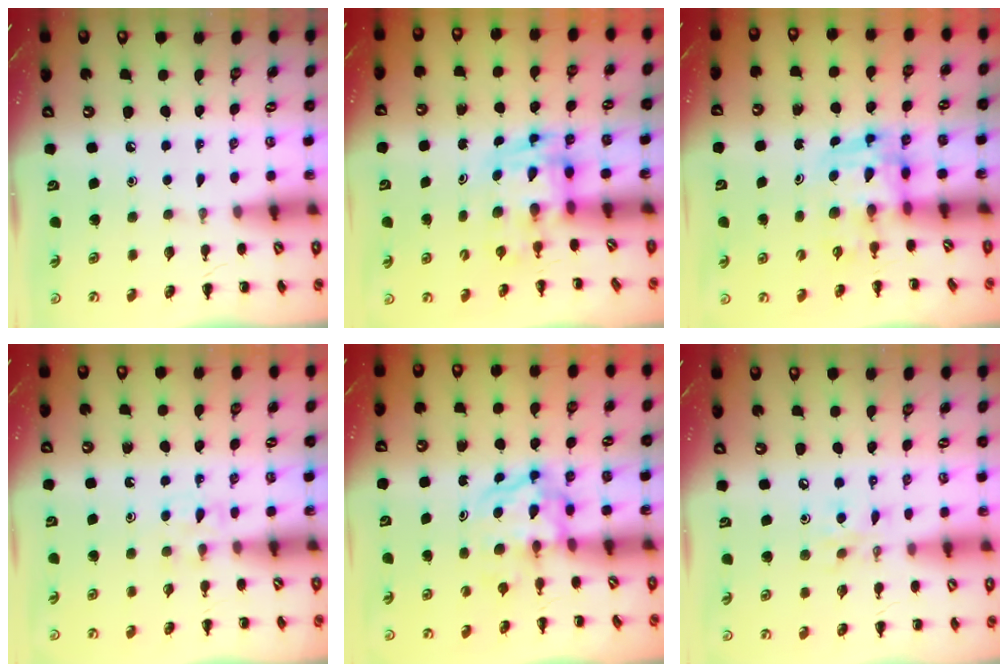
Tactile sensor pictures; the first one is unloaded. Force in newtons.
{"total": 3.6, "press": 3.5, "slide": 0.6}
{"total": 3.7, "press": 3.7, "slide": 0.6}
{"total": 3.8, "press": 3.5, "slide": 1.4}
{"total": 3.8, "press": 3.8, "slide": 0.4}
{"total": 5.6, "press": 5.5, "slide": 0.7}